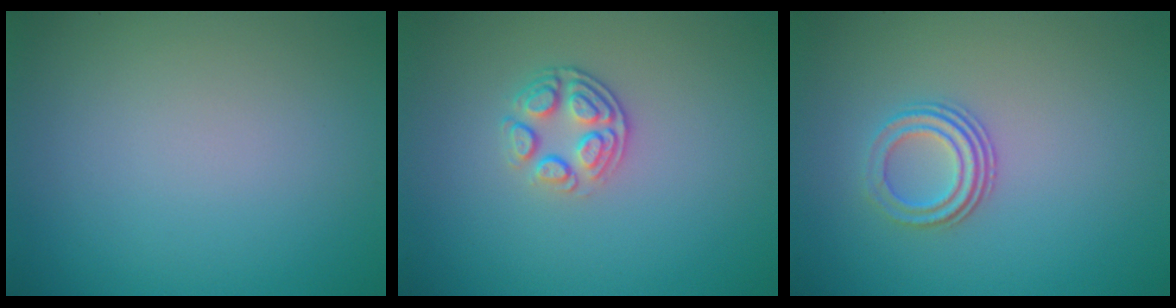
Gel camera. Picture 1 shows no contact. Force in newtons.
{"total": 2.7, "press": 2.3, "slide": 1.4}
{"total": 2.8, "press": 2.1, "slide": 1.9}